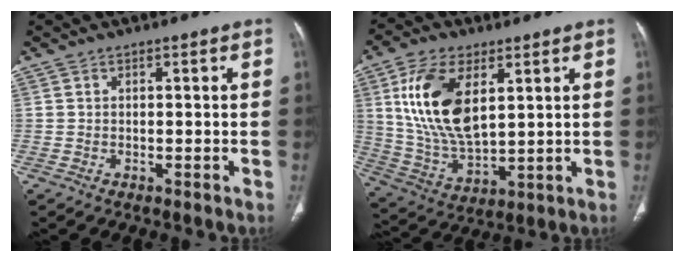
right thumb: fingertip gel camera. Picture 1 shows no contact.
{"total": 16.5, "force": [5.2, 8.6, 13.1], "torque": [-0.249, -0.020, 0.110]}